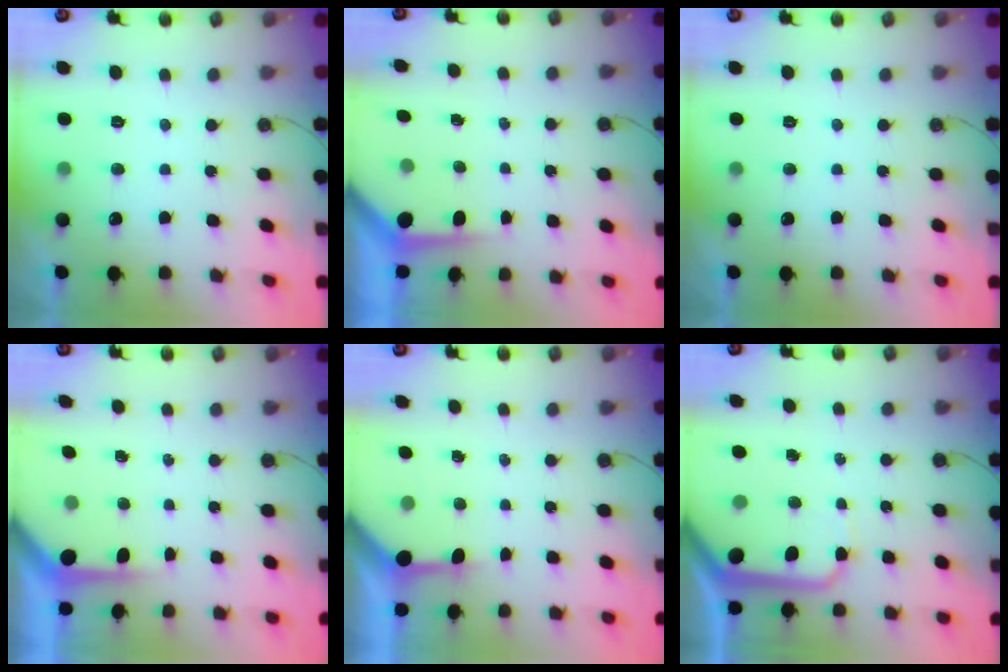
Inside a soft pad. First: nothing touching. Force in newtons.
{"total": 3.6, "press": 3.6, "slide": 0.3}
{"total": 0.0}
{"total": 3.9, "press": 3.9, "slide": 0.4}
{"total": 3.4, "press": 3.4, "slide": 0.3}
{"total": 13.0, "press": 12.9, "slide": 1.5}